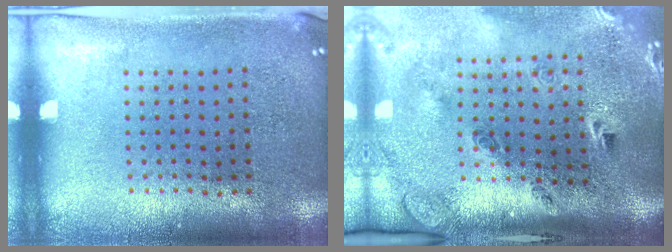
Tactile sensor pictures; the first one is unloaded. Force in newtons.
{"total": 3.0, "press": 1.9, "slide": 2.2}